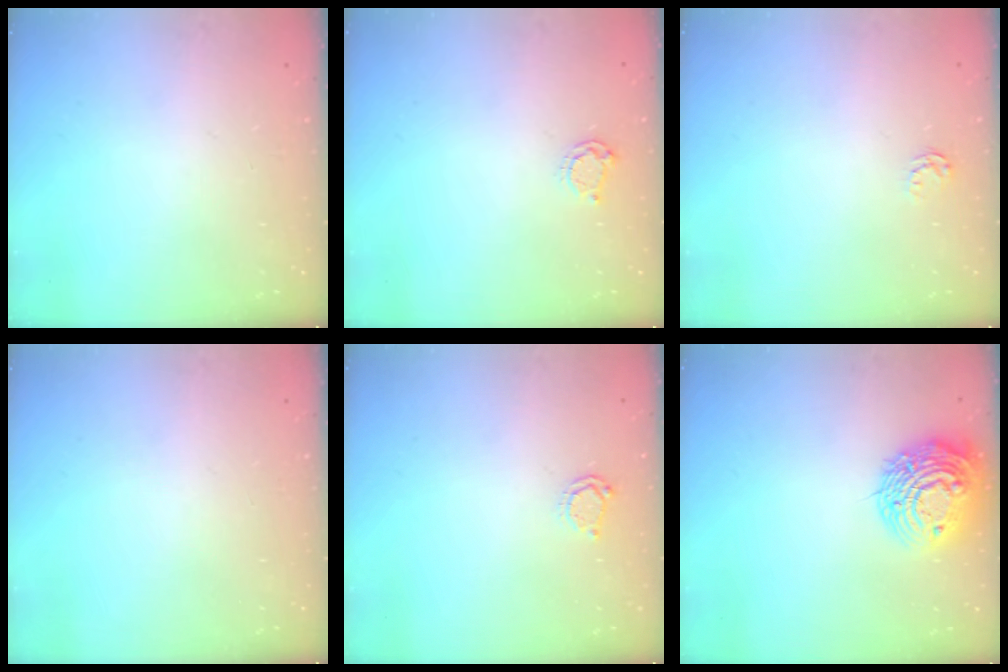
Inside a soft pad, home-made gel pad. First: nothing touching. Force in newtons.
{"total": 3.3, "press": 3.2, "slide": 0.4}
{"total": 2.6, "press": 2.6, "slide": 0.4}
{"total": 0.0}
{"total": 3.8, "press": 3.8, "slide": 0.5}
{"total": 14.1, "press": 14.0, "slide": 1.1}